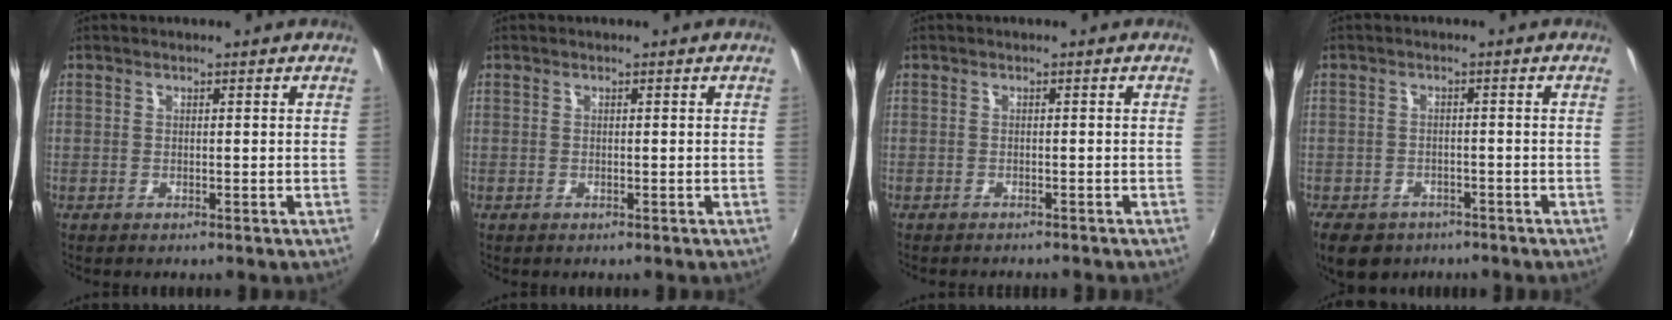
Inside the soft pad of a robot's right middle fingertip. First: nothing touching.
{"total": 0.0}
{"total": 2.6, "force": [-2.5, 0.5, 0.8], "torque": [-0.023, -0.012, -0.037]}
{"total": 8.7, "force": [-5.8, 5.5, 3.6], "torque": [-0.092, -0.018, -0.088]}